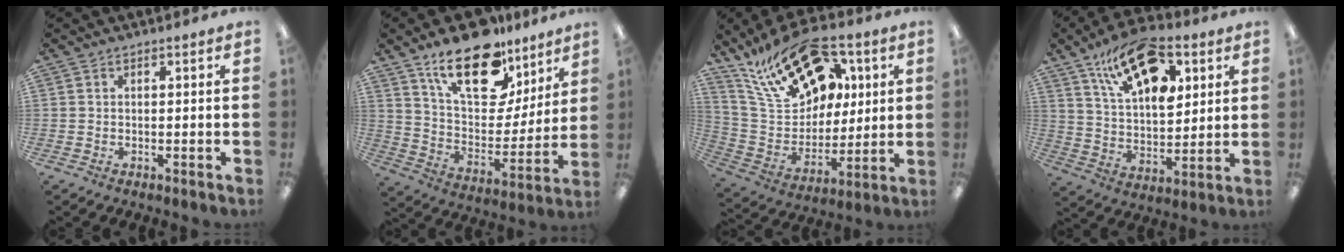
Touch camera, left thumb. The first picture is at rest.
{"total": 22.0, "force": [14.6, 10.6, 12.6], "torque": [-0.203, -0.082, 0.254]}
{"total": 22.2, "force": [13.8, 13.0, 11.6], "torque": [-0.207, -0.065, 0.252]}
{"total": 18.8, "force": [11.2, 9.7, 11.7], "torque": [-0.182, -0.046, 0.193]}